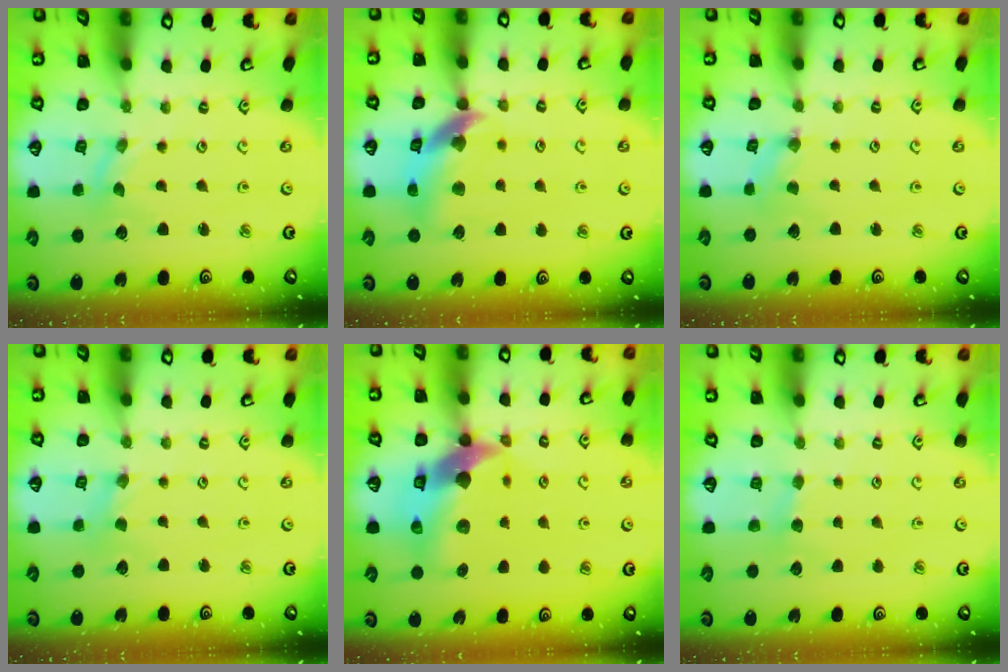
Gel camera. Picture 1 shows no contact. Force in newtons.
{"total": 13.2, "press": 13.1, "slide": 1.6}
{"total": 0.9, "press": 0.9, "slide": 0.3}
{"total": 1.8, "press": 1.8, "slide": 0.4}
{"total": 14.7, "press": 14.5, "slide": 2.3}
{"total": 2.9, "press": 2.9, "slide": 0.4}